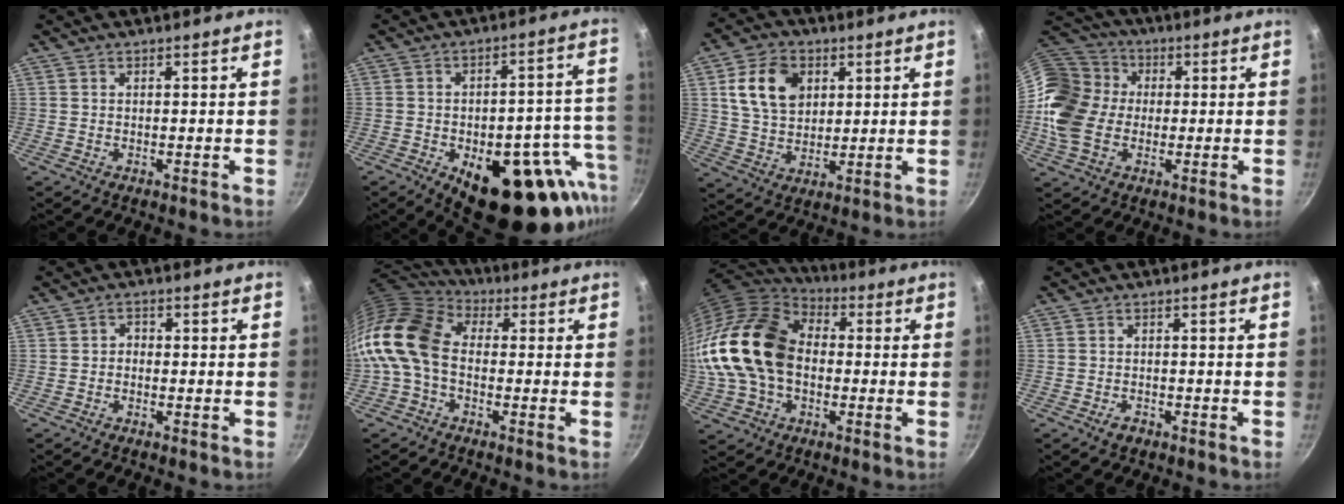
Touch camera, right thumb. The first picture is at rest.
{"total": 25.1, "force": [-10.0, 12.4, 19.4], "torque": [-0.184, 0.015, -0.122]}
{"total": 11.8, "force": [3.7, 8.5, 7.4], "torque": [-0.110, -0.005, 0.067]}
{"total": 17.4, "force": [0.1, 14.0, 10.4], "torque": [-0.201, 0.028, -0.005]}
{"total": 1.8, "force": [-0.5, 1.4, 0.9], "torque": [-0.007, 0.011, -0.013]}
{"total": 14.3, "force": [-1.8, 10.0, 10.0], "torque": [-0.182, 0.036, -0.059]}
{"total": 21.5, "force": [-0.5, 15.3, 15.0], "torque": [-0.288, 0.043, -0.016]}
{"total": 1.7, "force": [-1.1, 1.0, 0.7], "torque": [-0.009, 0.010, -0.018]}